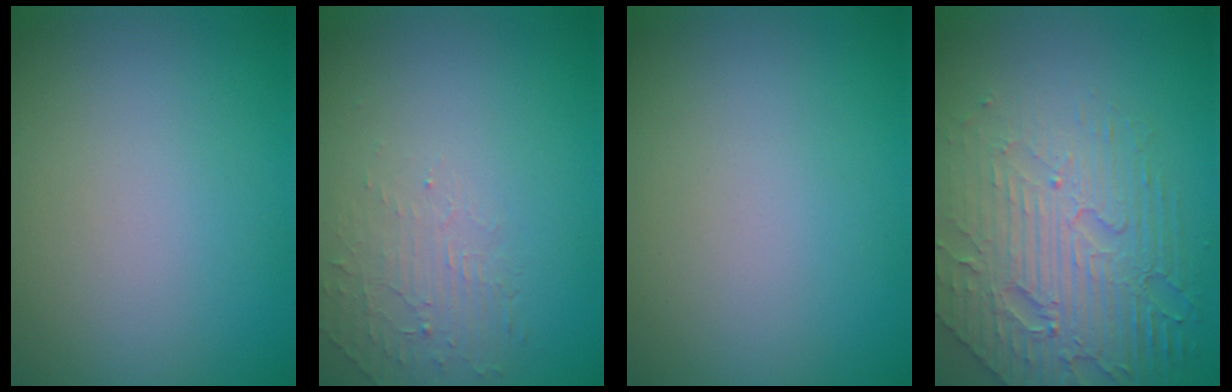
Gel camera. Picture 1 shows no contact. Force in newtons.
{"total": 1.8, "press": 0.5, "slide": 1.7}
{"total": 0.0}
{"total": 7.7, "press": 5.3, "slide": 5.5}